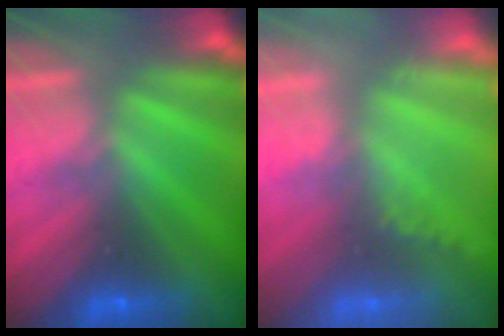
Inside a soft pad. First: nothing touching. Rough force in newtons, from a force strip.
{"total": 1.7}